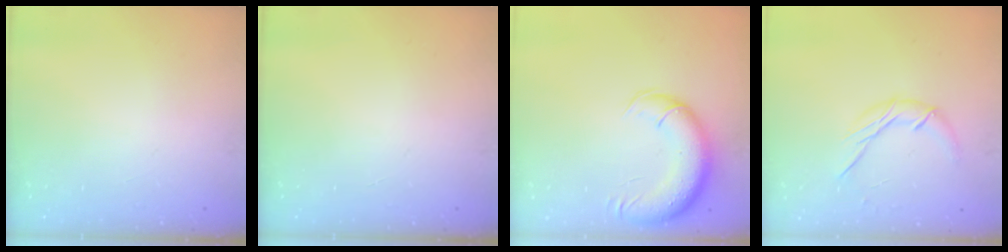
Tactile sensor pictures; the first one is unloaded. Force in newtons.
{"total": 0.0}
{"total": 13.8, "press": 13.2, "slide": 4.1}
{"total": 8.7, "press": 8.7, "slide": 0.3}